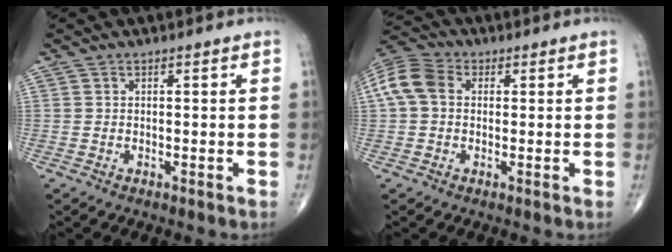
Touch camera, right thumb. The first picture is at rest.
{"total": 8.6, "force": [1.3, 6.4, 5.6], "torque": [-0.120, 0.031, 0.018]}